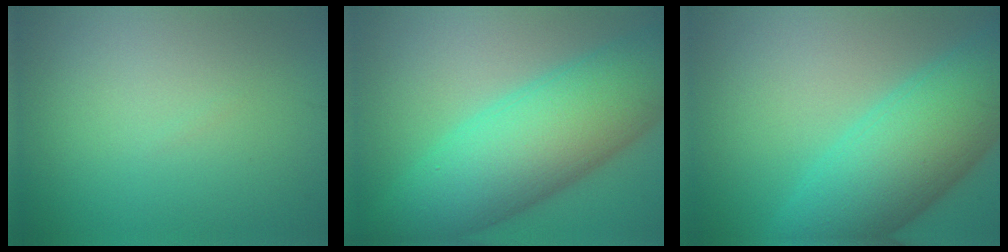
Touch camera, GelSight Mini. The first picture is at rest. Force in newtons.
{"total": 12.2, "press": 12.2, "slide": 0.1}
{"total": 10.8, "press": 10.8, "slide": 0.4}